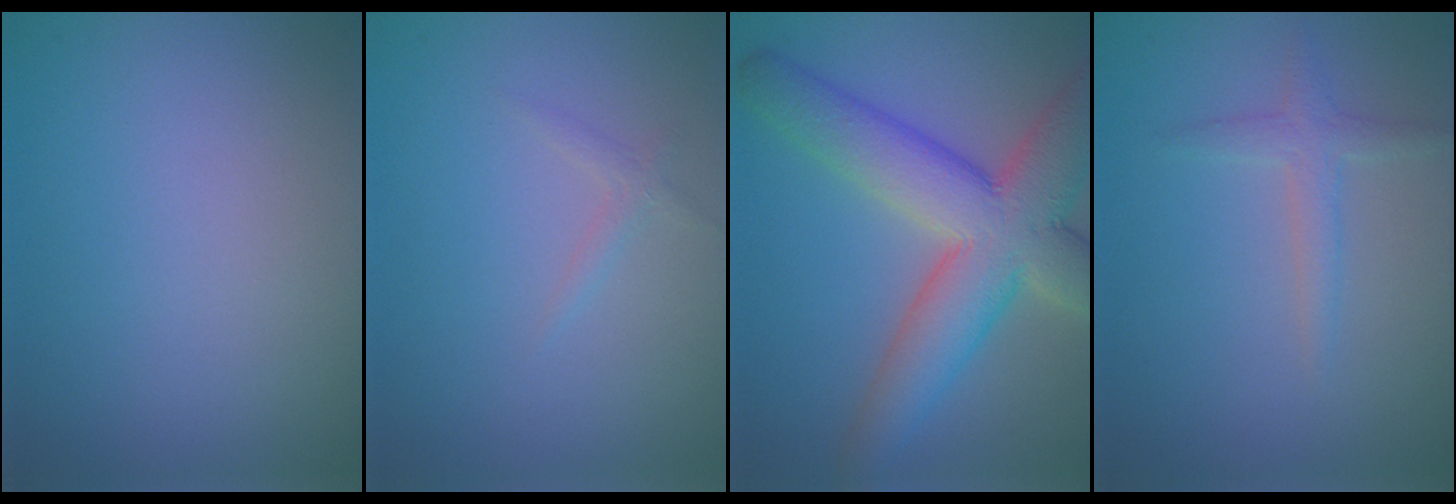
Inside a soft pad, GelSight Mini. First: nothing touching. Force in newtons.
{"total": 0.8, "press": 0.8, "slide": 0.0}
{"total": 9.8, "press": 9.8, "slide": 0.7}
{"total": 1.7, "press": 1.7, "slide": 0.1}